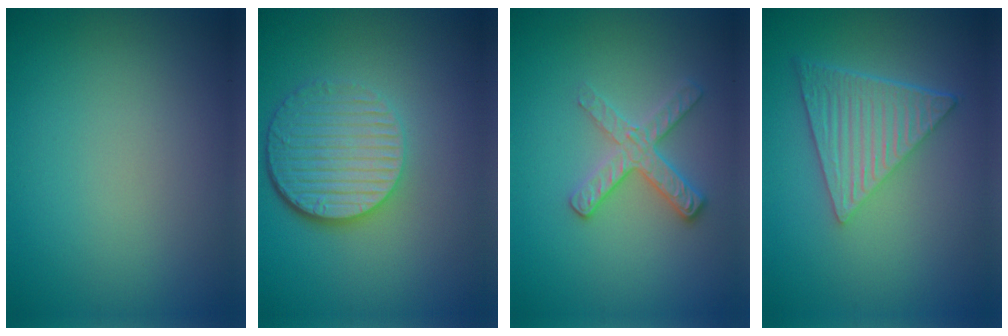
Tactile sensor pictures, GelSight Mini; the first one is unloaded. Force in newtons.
{"total": 5.9, "press": 4.2, "slide": 4.1}
{"total": 2.8, "press": 2.6, "slide": 1.0}
{"total": 6.4, "press": 4.4, "slide": 4.7}